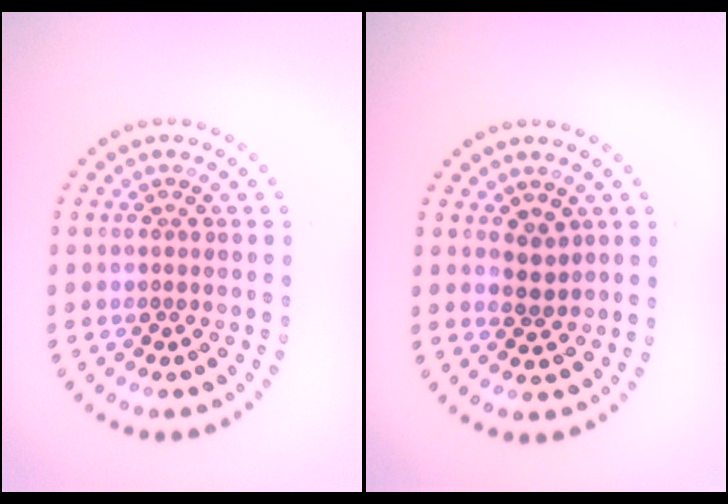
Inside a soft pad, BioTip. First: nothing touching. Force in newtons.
{"total": 1.7, "press": 1.4, "slide": 0.9}